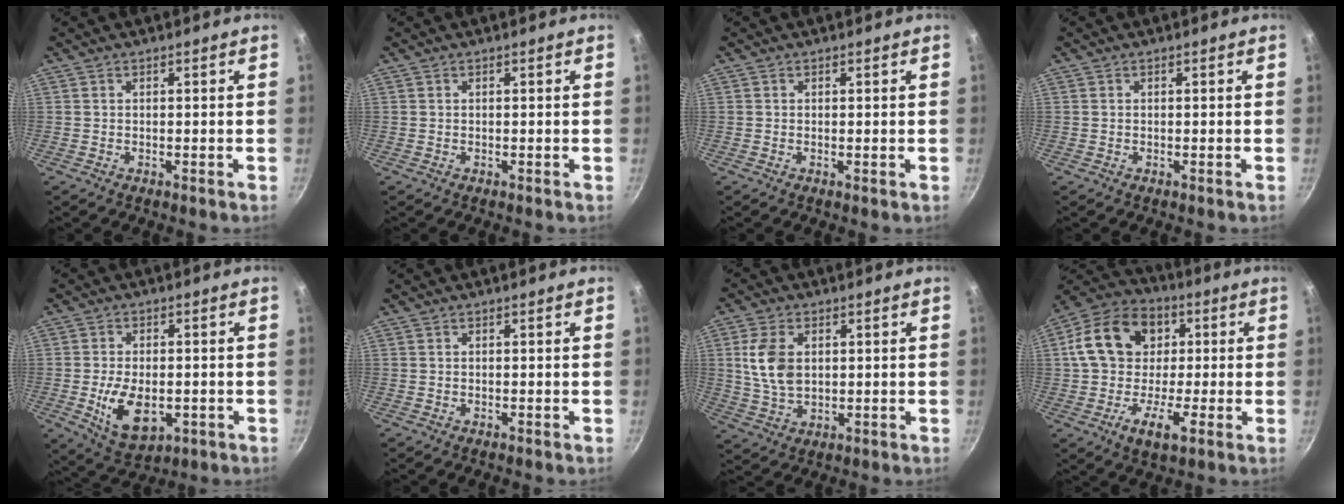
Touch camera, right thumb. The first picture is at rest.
{"total": 0.0}
{"total": 0.0}
{"total": 0.0}
{"total": 10.6, "force": [-2.2, 6.2, 8.3], "torque": [-0.133, -0.007, -0.023]}
{"total": 0.0}
{"total": 8.9, "force": [1.7, 5.7, 6.6], "torque": [-0.122, -0.009, 0.034]}
{"total": 16.8, "force": [1.2, 12.7, 10.9], "torque": [-0.158, 0.033, 0.004]}